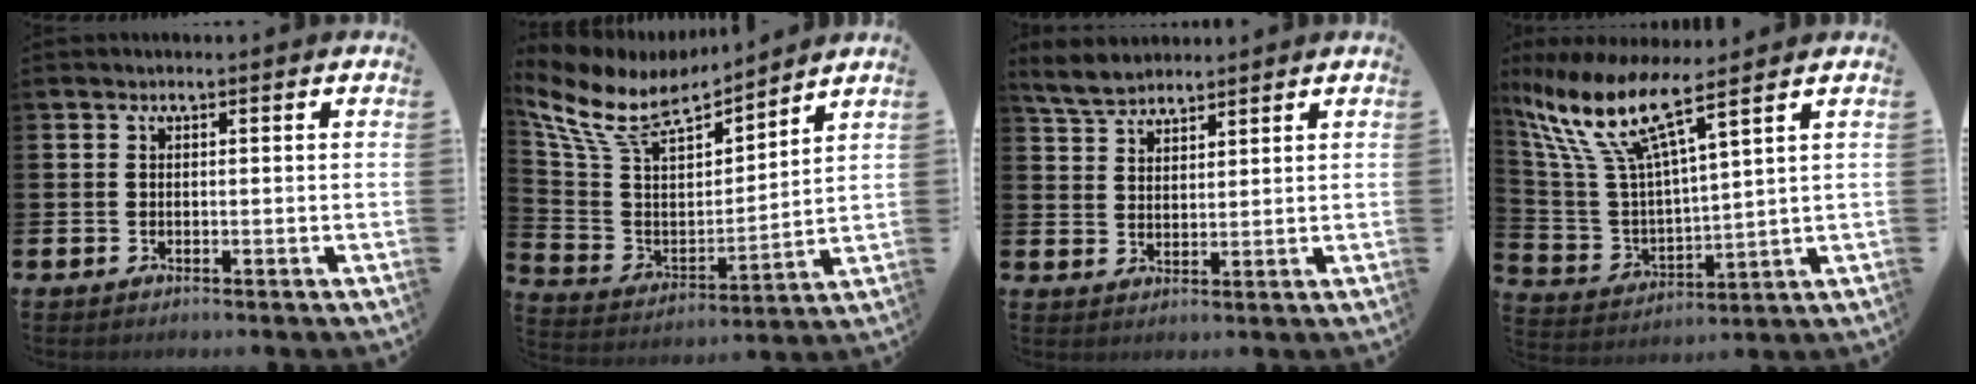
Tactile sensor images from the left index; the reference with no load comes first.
{"total": 9.9, "force": [8.7, 3.5, 3.3], "torque": [-0.110, -0.058, 0.152]}
{"total": 4.8, "force": [4.6, 1.1, 0.9], "torque": [-0.033, -0.011, 0.087]}
{"total": 10.7, "force": [8.1, 2.1, 6.7], "torque": [-0.162, -0.041, 0.135]}